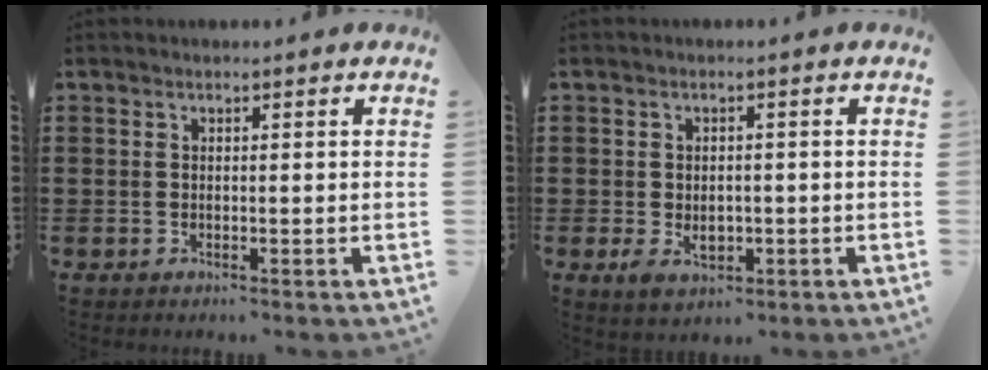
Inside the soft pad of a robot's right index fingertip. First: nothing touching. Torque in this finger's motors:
{"motor_torque": [1.09, 1.05, 0.25, 0.07]}